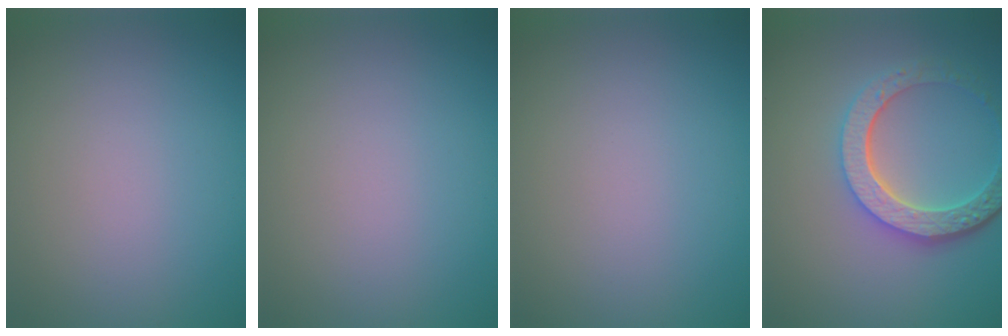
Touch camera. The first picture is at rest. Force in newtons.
{"total": 0.0}
{"total": 0.0}
{"total": 5.6, "press": 4.3, "slide": 3.6}